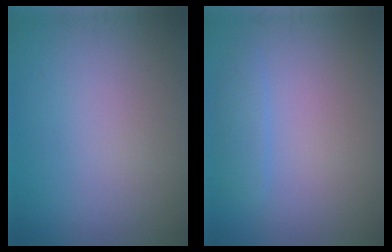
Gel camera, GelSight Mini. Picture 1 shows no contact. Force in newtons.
{"total": 1.4, "press": 1.4, "slide": 0.1}